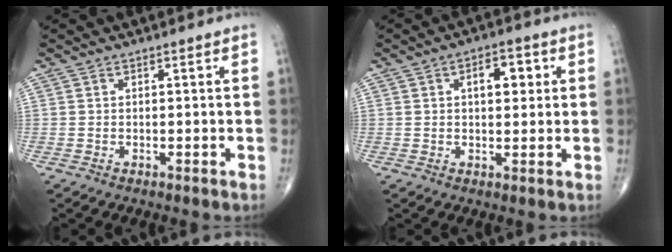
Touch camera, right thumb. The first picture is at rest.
{"total": 6.0, "force": [1.5, 3.2, 4.8], "torque": [-0.052, 0.005, 0.019]}